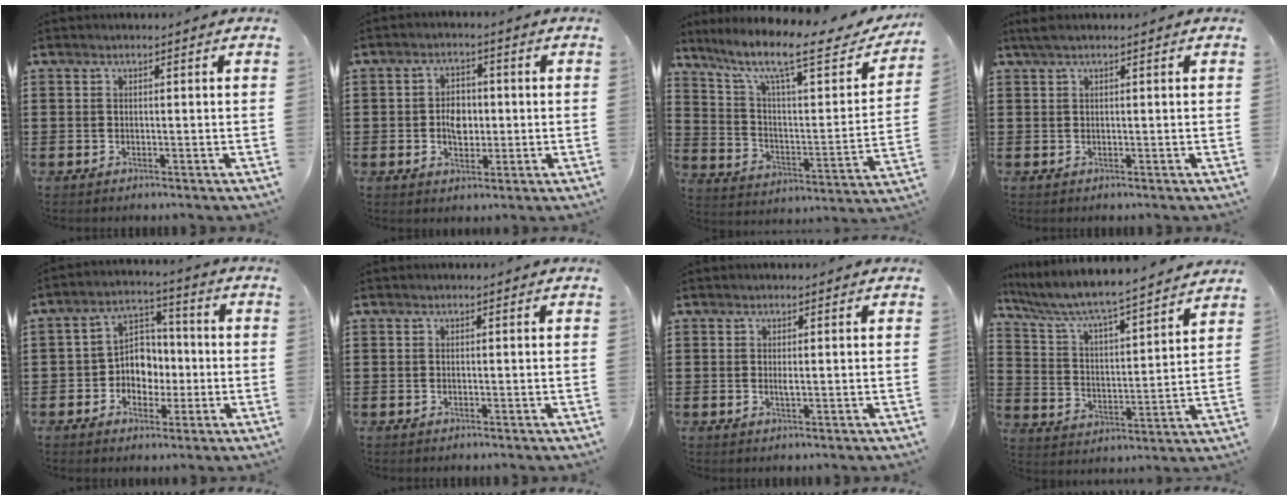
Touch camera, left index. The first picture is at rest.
{"total": 4.2, "force": [-0.3, 2.8, 3.1], "torque": [-0.048, 0.001, -0.011]}
{"total": 11.8, "force": [8.4, 2.0, 8.1], "torque": [-0.162, -0.053, 0.133]}
{"total": 1.1, "force": [0.6, 0.0, 0.9], "torque": [-0.018, -0.001, 0.012]}
{"total": 6.2, "force": [-1.2, 5.4, 2.9], "torque": [-0.060, 0.016, -0.025]}
{"total": 0.0}
{"total": 1.1, "force": [0.1, 0.0, 1.1], "torque": [-0.021, -0.004, 0.002]}
{"total": 5.6, "force": [5.1, 0.0, 2.3], "torque": [-0.069, -0.041, 0.078]}